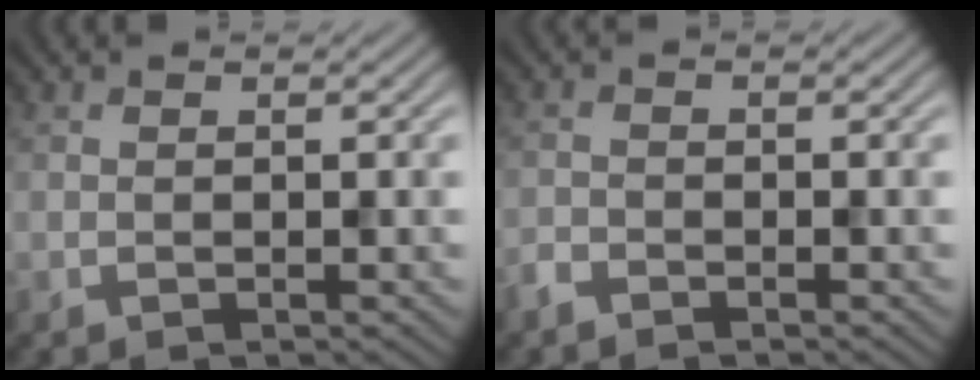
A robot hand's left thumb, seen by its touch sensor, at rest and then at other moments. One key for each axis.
{"total": 1.5, "fx": -1.3, "fy": 0.5, "fz": 0.4, "tx": -0.010, "ty": -0.001, "tz": -0.033}